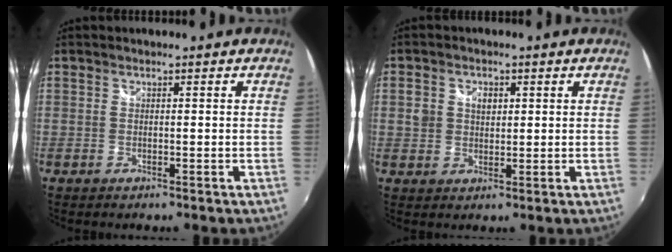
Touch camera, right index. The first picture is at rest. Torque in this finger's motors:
{"motor_torque": [0.08, 0.00, 0.06, 0.02]}